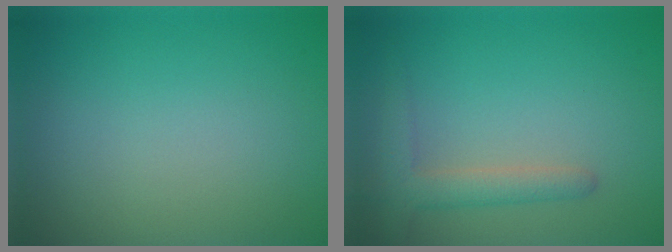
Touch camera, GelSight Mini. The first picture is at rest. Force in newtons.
{"total": 2.9, "press": 2.9, "slide": 0.2}